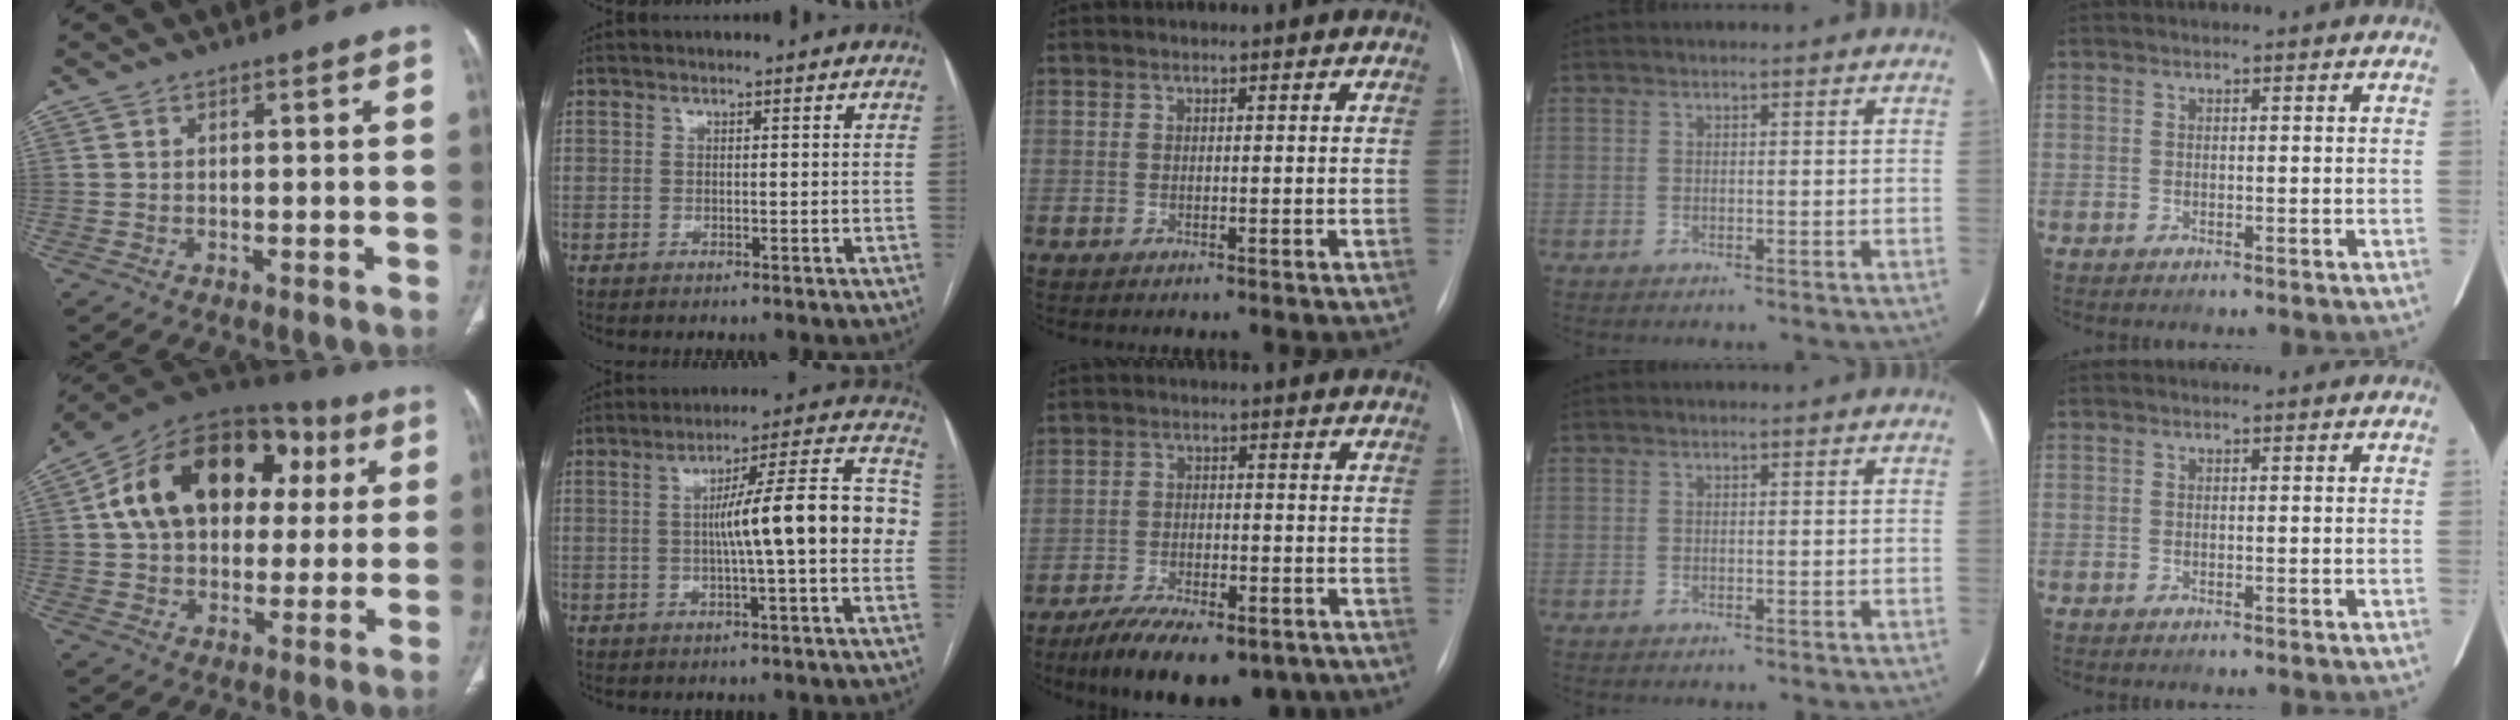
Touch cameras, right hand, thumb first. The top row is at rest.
{"thumb": {"total": 23.9, "force": [5.2, 16.2, 16.7], "torque": [-0.243, 0.036, 0.078]}, "index": {"total": 14.7, "force": [-0.2, 1.5, 14.7], "torque": [-0.205, 0.037, -0.006]}, "middle": {"total": 14.1, "force": [-10.3, 5.8, 7.7], "torque": [-0.117, 0.006, -0.155]}}